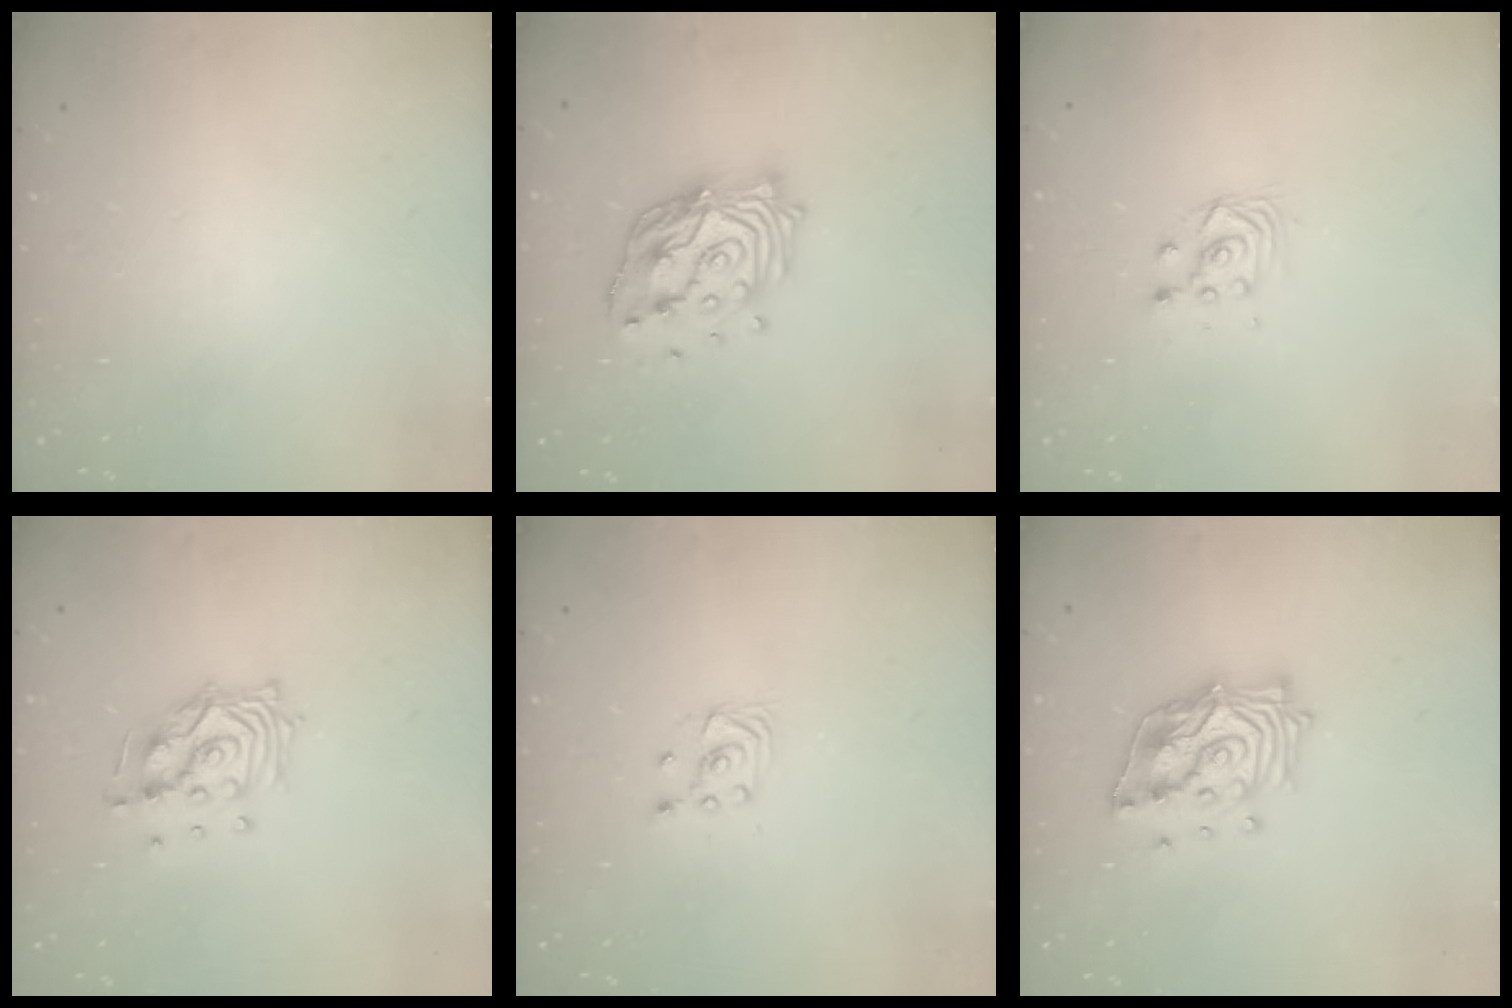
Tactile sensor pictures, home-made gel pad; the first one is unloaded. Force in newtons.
{"total": 16.7, "press": 16.7, "slide": 1.5}
{"total": 3.0, "press": 3.0, "slide": 0.1}
{"total": 12.8, "press": 12.7, "slide": 1.6}
{"total": 2.5, "press": 2.2, "slide": 1.1}
{"total": 14.6, "press": 14.5, "slide": 1.8}